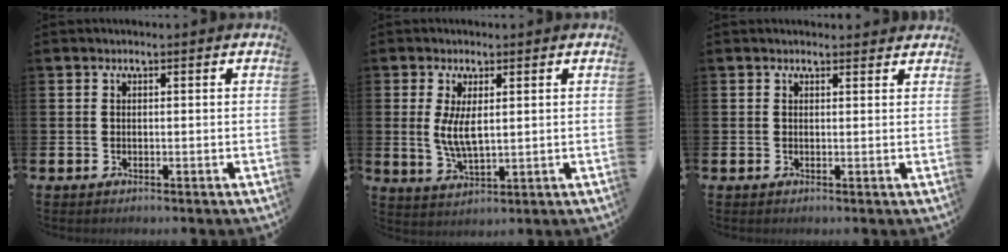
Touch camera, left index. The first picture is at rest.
{"total": 4.9, "force": [1.2, 1.9, 4.3], "torque": [-0.082, 0.002, 0.020]}
{"total": 1.0, "force": [0.9, 0.3, 0.1], "torque": [0.006, -0.001, 0.015]}